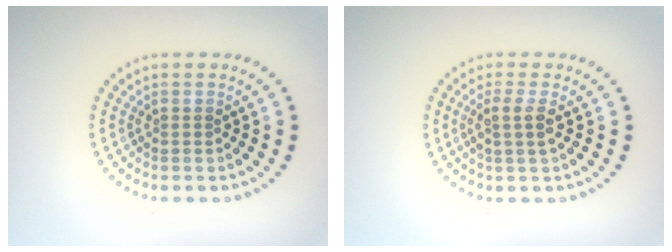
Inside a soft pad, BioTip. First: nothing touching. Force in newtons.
{"total": 1.9, "press": 1.6, "slide": 1.0}